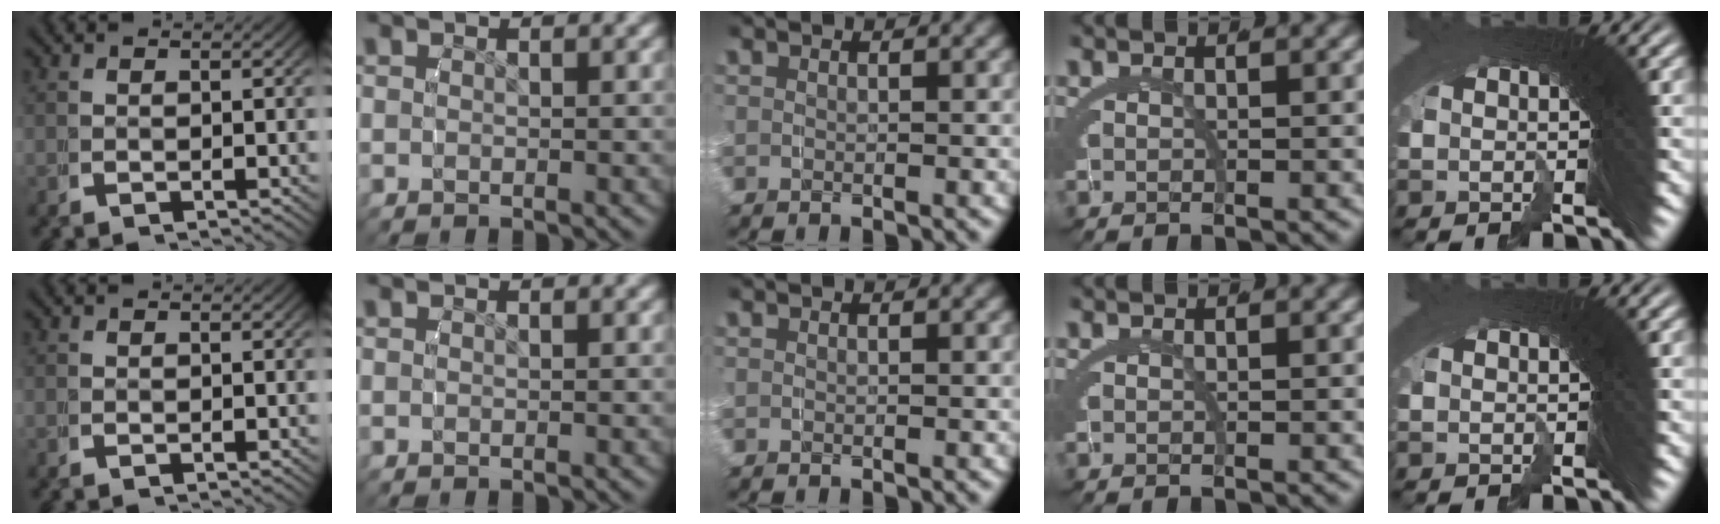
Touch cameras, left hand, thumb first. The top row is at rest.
{}